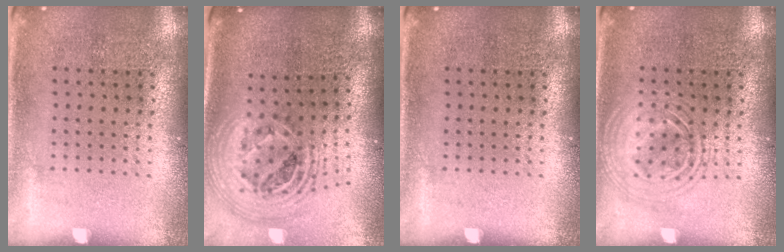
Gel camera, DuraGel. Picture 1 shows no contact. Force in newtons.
{"total": 2.5, "press": 1.9, "slide": 1.7}
{"total": 0.0}
{"total": 1.7, "press": 1.7, "slide": 0.3}